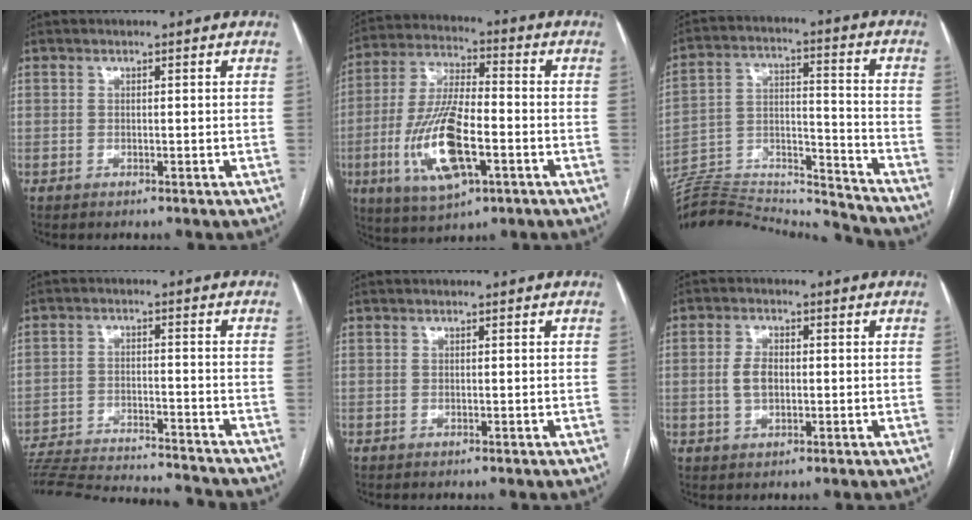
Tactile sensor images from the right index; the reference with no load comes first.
{"total": 15.1, "force": [-4.4, 4.7, 13.7], "torque": [-0.285, -0.007, -0.076]}
{"total": 22.8, "force": [-22.2, 1.0, 5.2], "torque": [-0.122, 0.021, -0.344]}
{"total": 21.9, "force": [-20.6, 1.2, 7.2], "torque": [-0.146, -0.036, -0.298]}
{"total": 0.0}
{"total": 3.8, "force": [-0.1, 2.2, 3.1], "torque": [-0.066, 0.006, -0.001]}